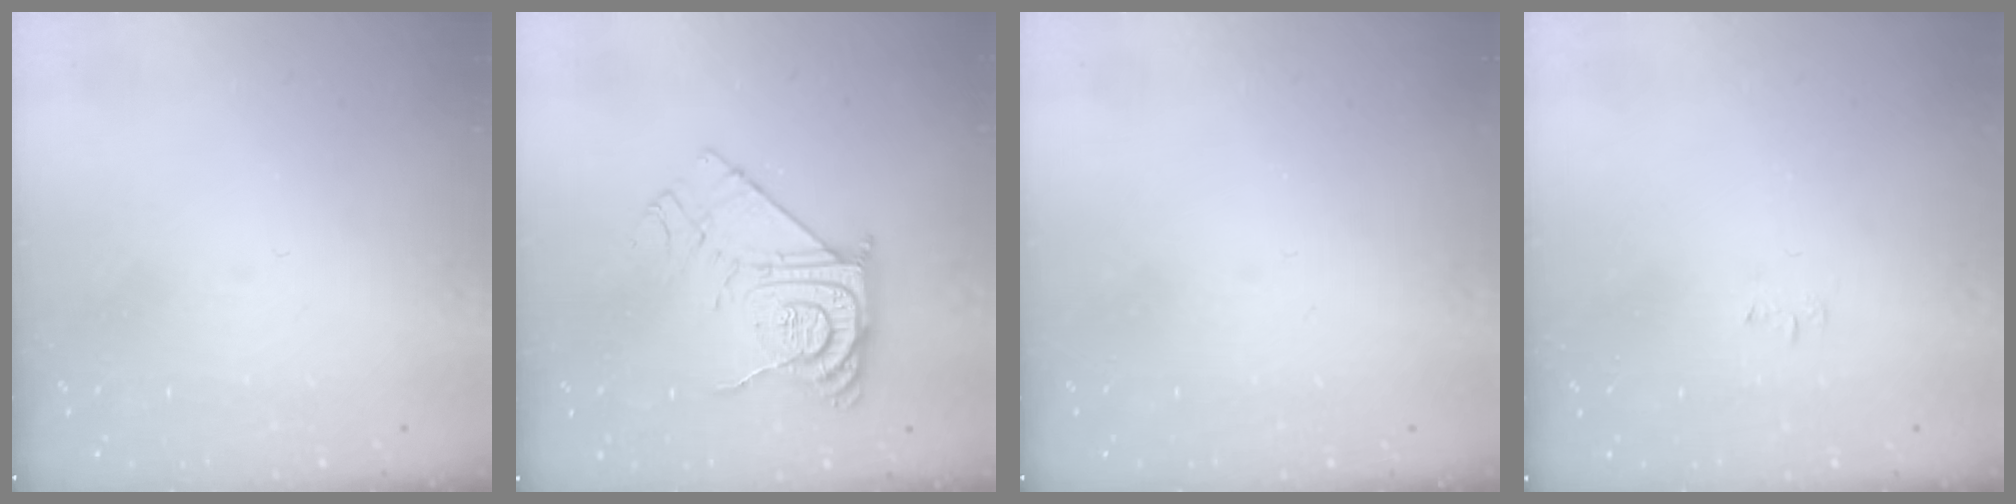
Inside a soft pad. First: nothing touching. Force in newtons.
{"total": 15.1, "press": 15.0, "slide": 1.6}
{"total": 0.0}
{"total": 3.0, "press": 3.0, "slide": 0.5}